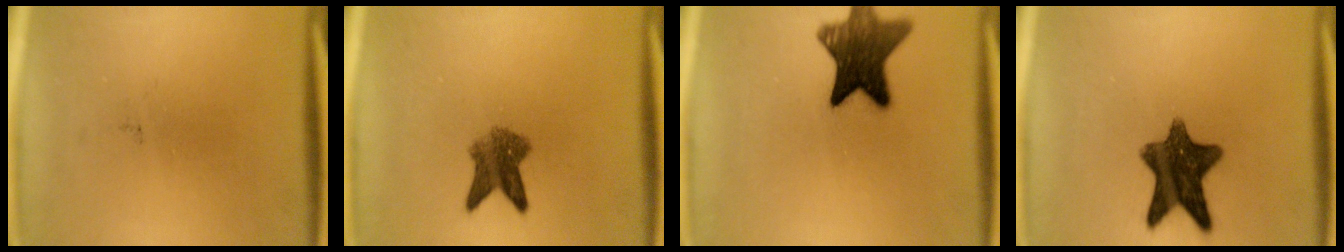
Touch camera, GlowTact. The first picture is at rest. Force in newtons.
{"total": 4.9}
{"total": 11.8}
{"total": 11.1}